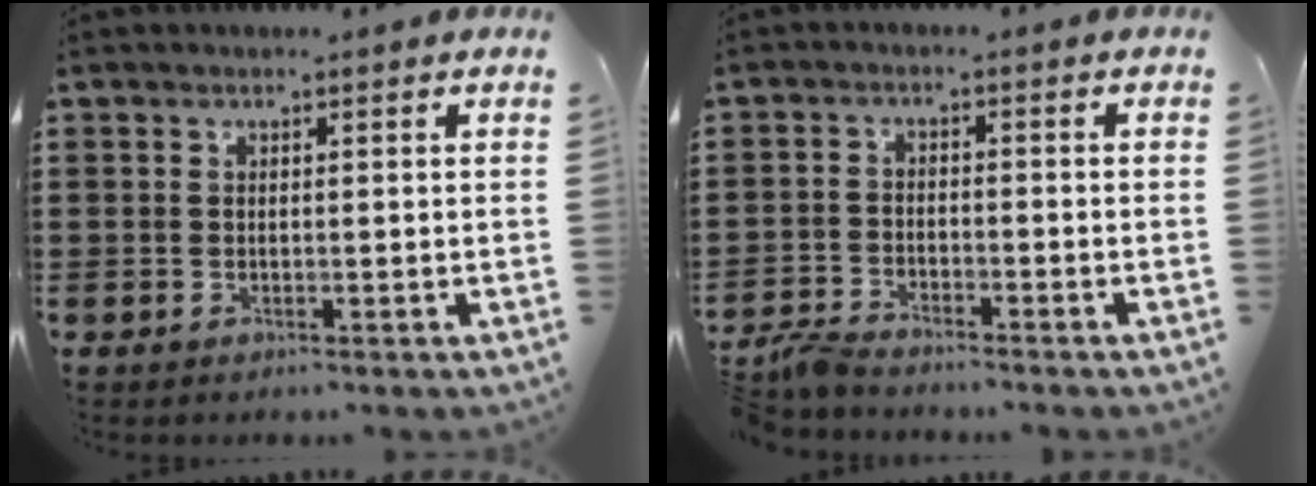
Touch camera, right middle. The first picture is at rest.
{"total": 3.3, "force": [-3.1, 0.4, 0.8], "torque": [-0.037, 0.000, -0.071]}